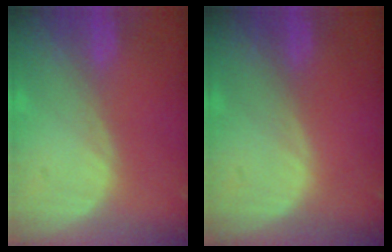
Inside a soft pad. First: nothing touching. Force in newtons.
{"total": 0.0}